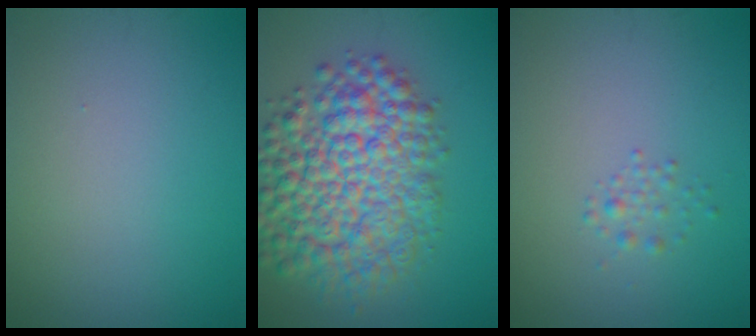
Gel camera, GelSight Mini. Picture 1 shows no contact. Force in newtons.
{"total": 9.6, "press": 9.6, "slide": 0.3}
{"total": 1.0, "press": 1.0, "slide": 0.0}